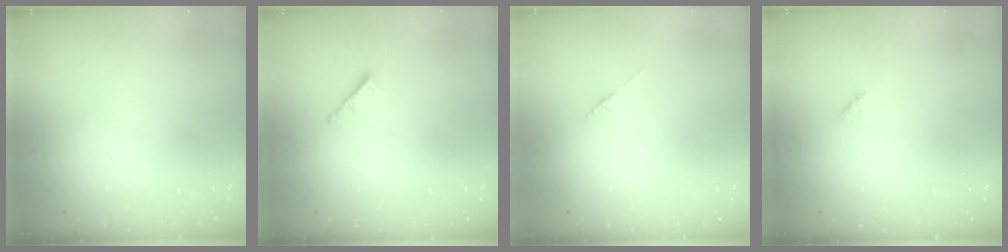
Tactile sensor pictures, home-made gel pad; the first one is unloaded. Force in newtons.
{"total": 2.9, "press": 2.9, "slide": 0.5}
{"total": 2.8, "press": 2.8, "slide": 0.4}
{"total": 2.4, "press": 2.4, "slide": 0.5}